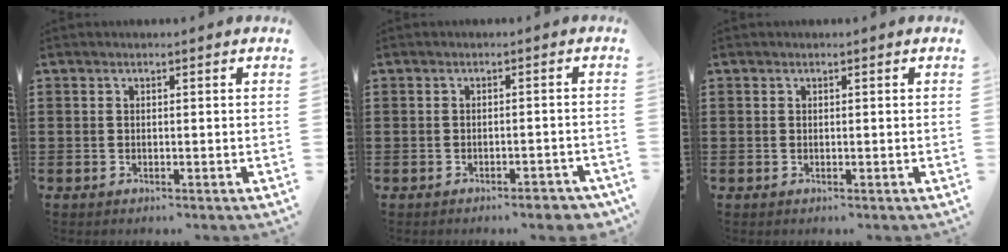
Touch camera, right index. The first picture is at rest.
{"total": 2.4, "force": [-2.1, 0.2, 1.0], "torque": [-0.019, -0.001, -0.041]}
{"total": 0.0}